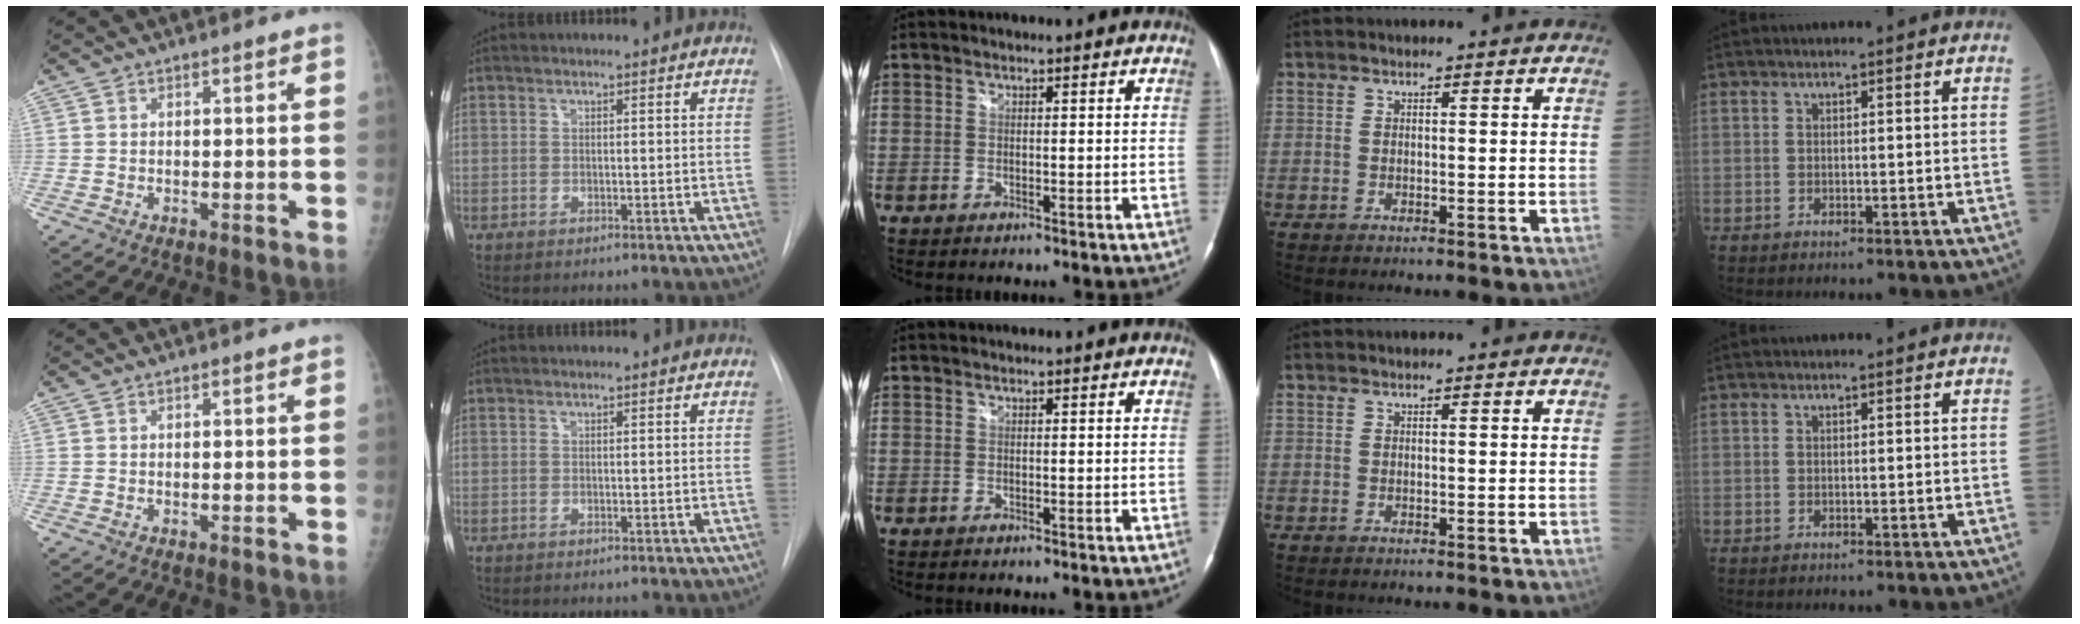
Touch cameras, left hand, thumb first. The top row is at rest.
{}